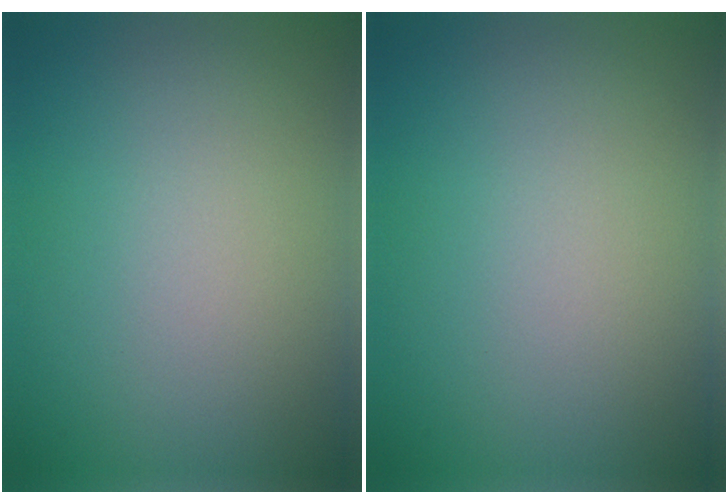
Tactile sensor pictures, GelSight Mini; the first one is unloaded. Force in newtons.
{"total": 0.0}